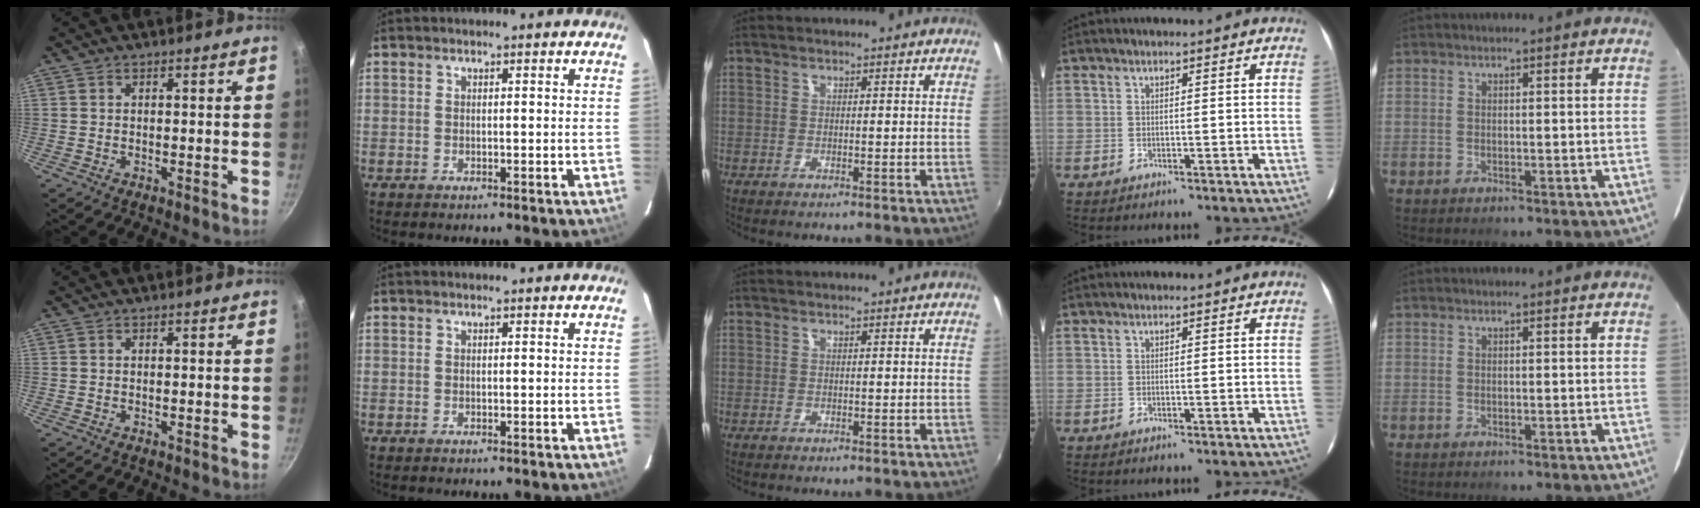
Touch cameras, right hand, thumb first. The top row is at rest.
{}